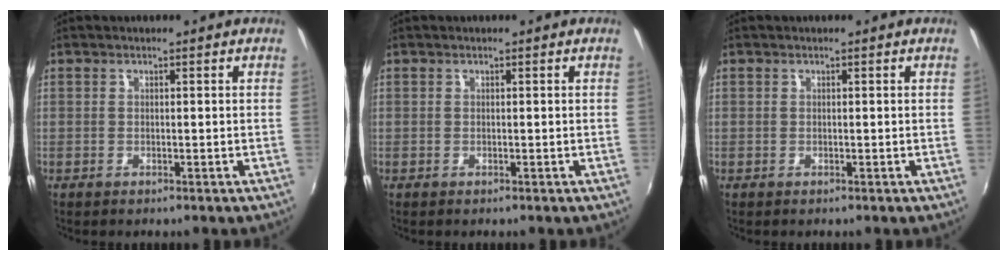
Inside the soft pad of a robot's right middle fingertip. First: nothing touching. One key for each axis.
{"total": 0.0}
{"total": 0.0}